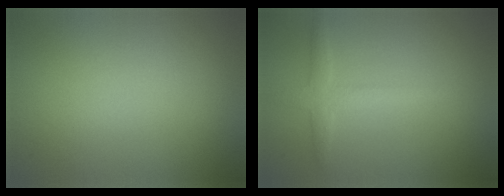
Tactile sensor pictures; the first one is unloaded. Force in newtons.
{"total": 2.2, "press": 2.2, "slide": 0.0}